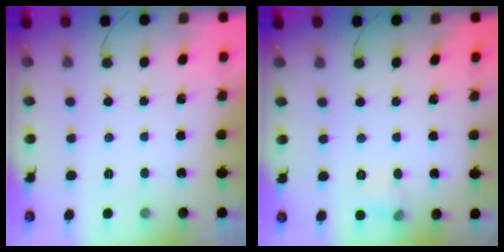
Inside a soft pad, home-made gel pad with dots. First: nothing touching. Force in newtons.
{"total": 5.1, "press": 4.9, "slide": 1.5}